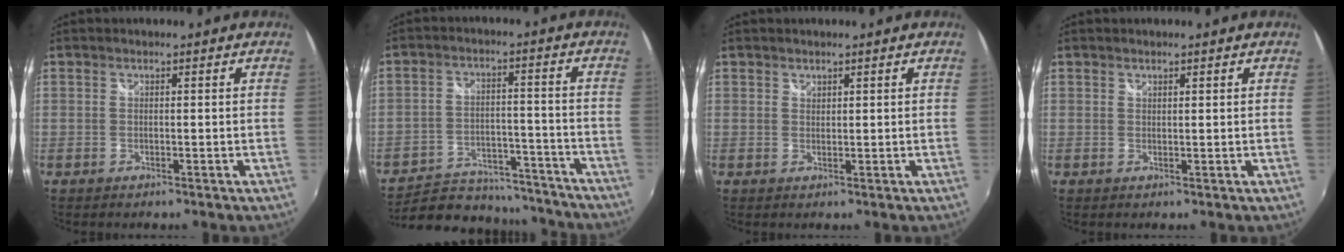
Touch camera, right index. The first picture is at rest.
{"total": 21.1, "force": [-18.2, 8.3, 6.7], "torque": [-0.142, 0.022, -0.234]}
{"total": 0.8, "force": [0.7, 0.4, 0.0], "torque": [0.003, 0.000, 0.013]}
{"total": 0.6, "force": [0.5, 0.2, 0.1], "torque": [0.000, -0.001, 0.011]}